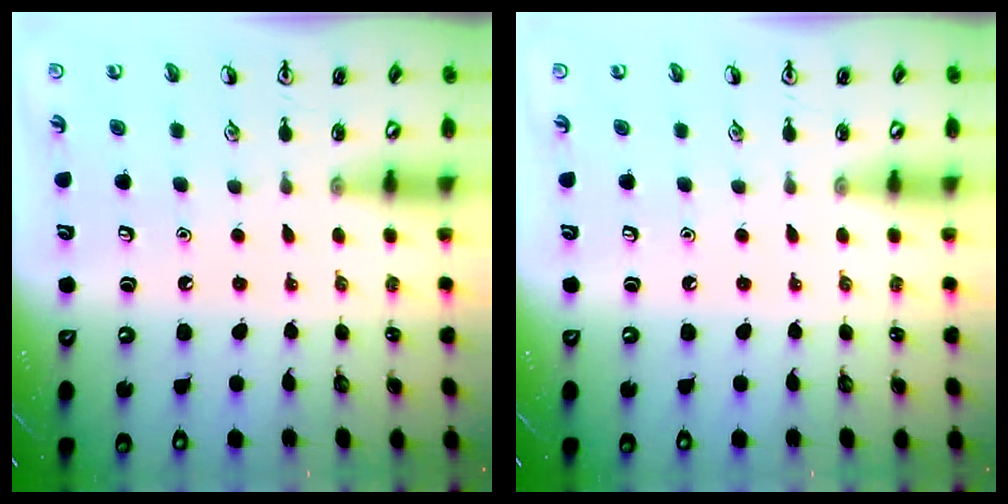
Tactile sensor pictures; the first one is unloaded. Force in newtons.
{"total": 0.0}